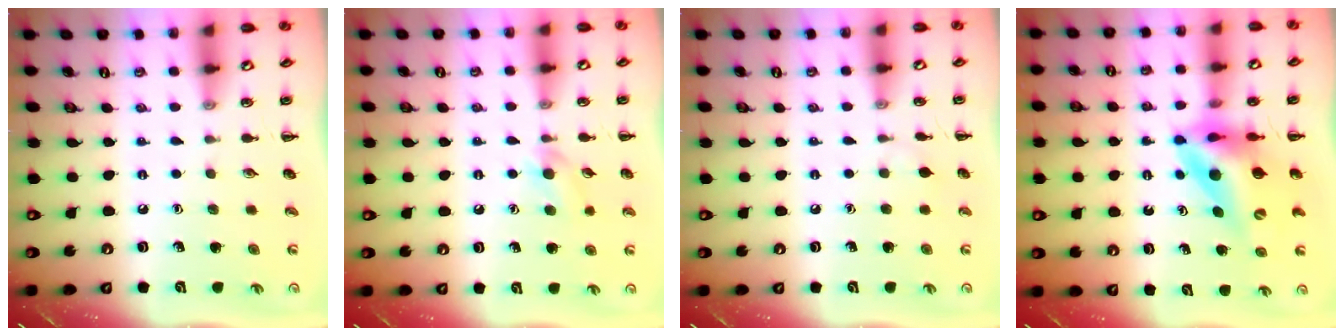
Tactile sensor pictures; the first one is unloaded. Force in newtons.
{"total": 5.1, "press": 4.7, "slide": 2.0}
{"total": 3.9, "press": 3.6, "slide": 1.5}
{"total": 11.0, "press": 10.5, "slide": 3.4}